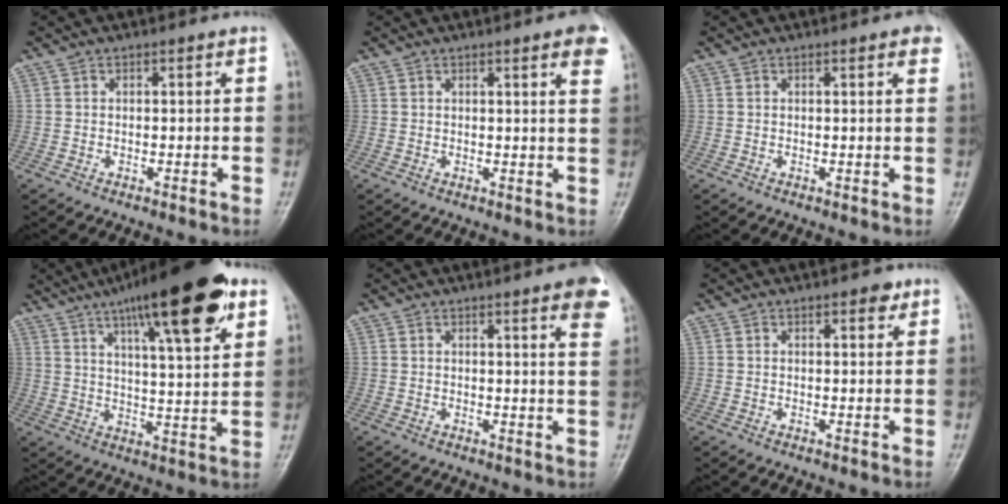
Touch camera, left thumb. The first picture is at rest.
{"total": 5.4, "force": [3.0, 0.8, 4.4], "torque": [-0.041, -0.006, 0.030]}
{"total": 2.6, "force": [1.5, 0.7, 2.1], "torque": [-0.019, -0.001, 0.012]}
{"total": 21.0, "force": [11.6, 5.1, 16.8], "torque": [-0.238, -0.027, 0.178]}
{"total": 7.8, "force": [4.6, 1.1, 6.2], "torque": [-0.060, -0.013, 0.044]}
{"total": 2.6, "force": [1.6, 1.1, 1.7], "torque": [-0.012, -0.006, 0.018]}